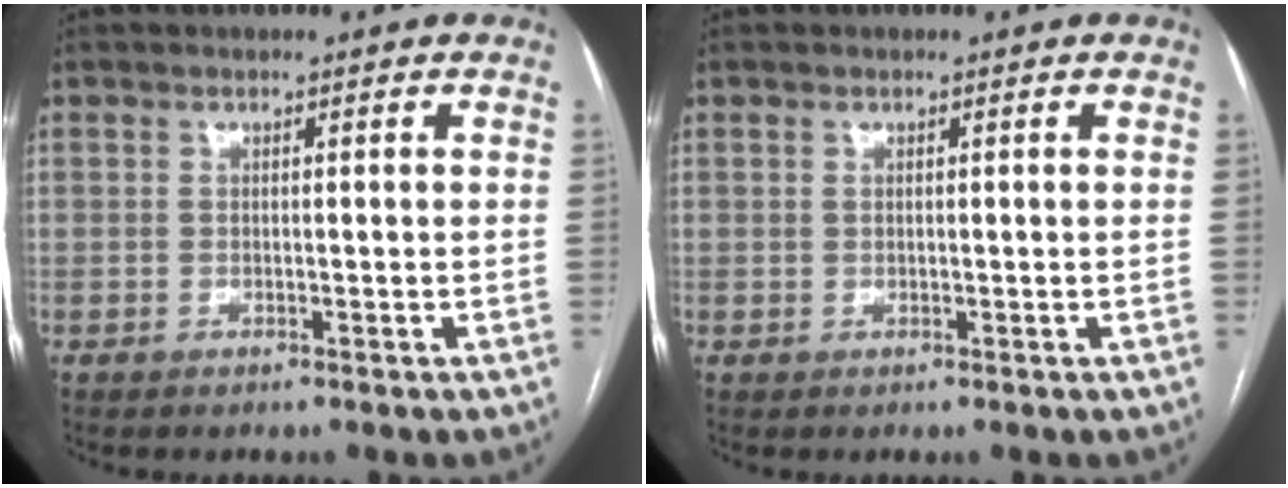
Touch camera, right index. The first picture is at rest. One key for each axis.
{"total": 0.0}